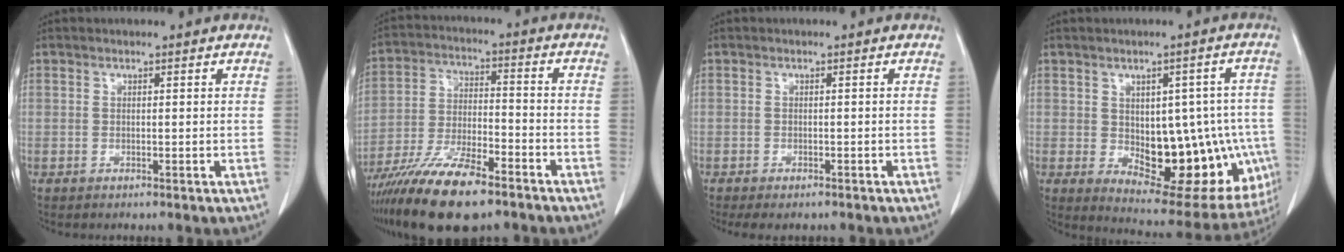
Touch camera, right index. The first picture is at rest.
{"total": 13.1, "force": [-9.4, 2.7, 8.8], "torque": [-0.162, -0.014, -0.167]}
{"total": 1.8, "force": [-1.2, 0.5, 1.2], "torque": [-0.018, -0.004, -0.016]}
{"total": 17.6, "force": [-2.8, 8.8, 15.1], "torque": [-0.154, 0.013, -0.009]}